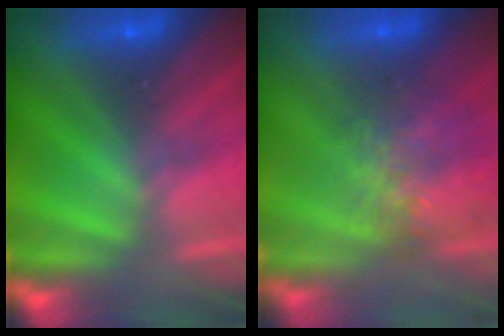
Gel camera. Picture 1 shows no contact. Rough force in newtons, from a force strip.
{"total": 7.8}